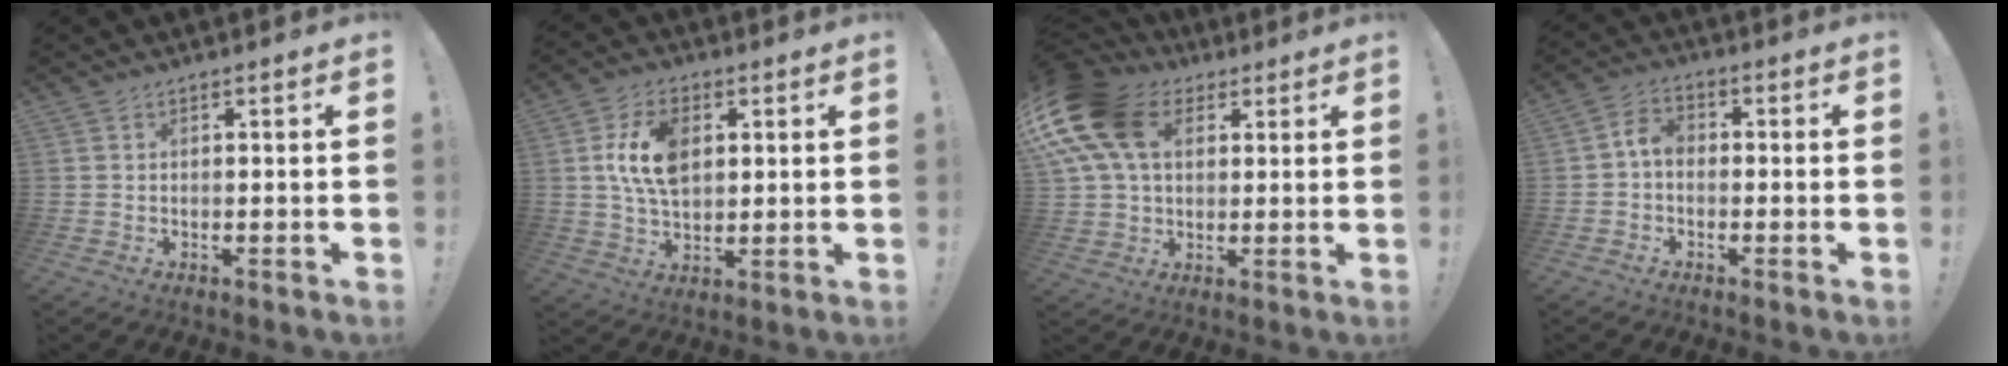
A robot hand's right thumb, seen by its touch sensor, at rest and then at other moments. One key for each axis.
{"total": 13.1, "fx": 3.1, "fy": 8.4, "fz": 9.6, "tx": -0.184, "ty": 0.009, "tz": 0.058}
{"total": 19.3, "fx": 6.4, "fy": 13.5, "fz": 12.2, "tx": -0.230, "ty": -0.014, "tz": 0.118}
{"total": 4.9, "fx": -0.8, "fy": 3.4, "fz": 3.4, "tx": -0.069, "ty": 0.015, "tz": -0.015}